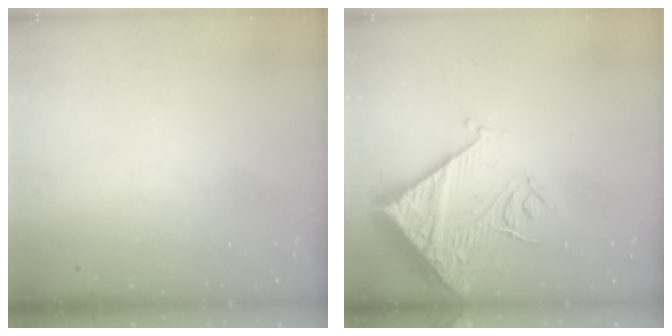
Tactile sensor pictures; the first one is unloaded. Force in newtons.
{"total": 13.2, "press": 13.1, "slide": 1.7}